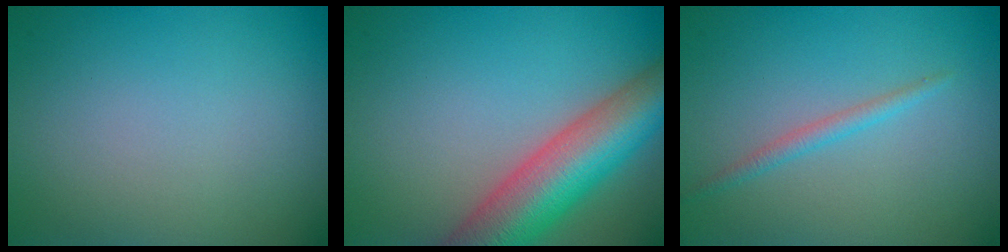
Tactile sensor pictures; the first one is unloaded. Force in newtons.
{"total": 9.2, "press": 9.2, "slide": 0.4}
{"total": 1.3, "press": 1.3, "slide": 0.1}